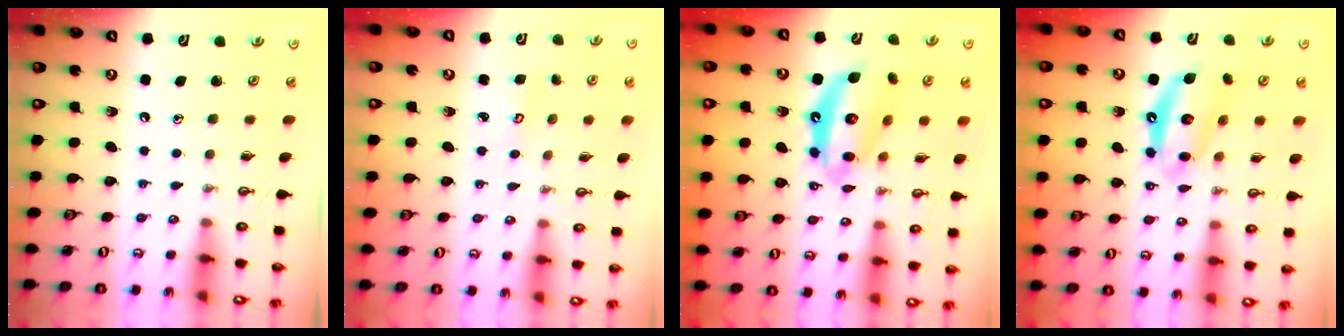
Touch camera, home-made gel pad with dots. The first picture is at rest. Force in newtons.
{"total": 2.7, "press": 2.7, "slide": 0.3}
{"total": 14.6, "press": 14.6, "slide": 1.2}
{"total": 12.4, "press": 12.4, "slide": 1.0}